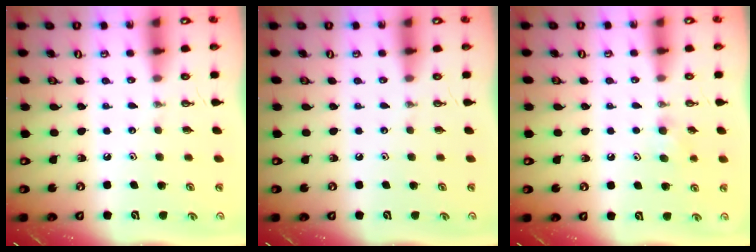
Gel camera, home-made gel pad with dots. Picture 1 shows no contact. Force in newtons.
{"total": 0.0}
{"total": 4.8, "press": 4.2, "slide": 2.3}